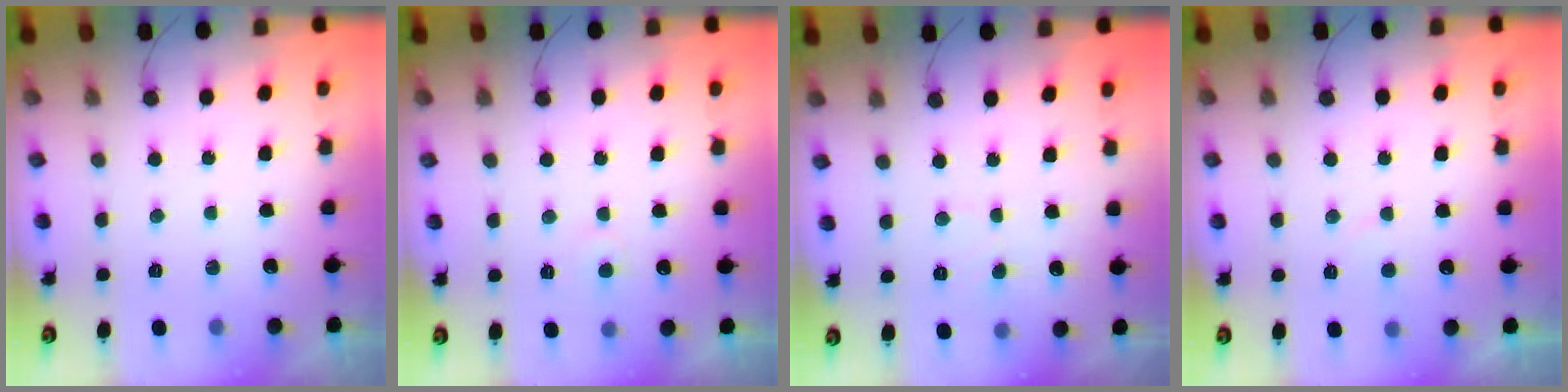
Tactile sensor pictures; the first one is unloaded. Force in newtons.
{"total": 3.1, "press": 3.1, "slide": 0.3}
{"total": 2.2, "press": 2.2, "slide": 0.2}
{"total": 3.2, "press": 3.2, "slide": 0.4}